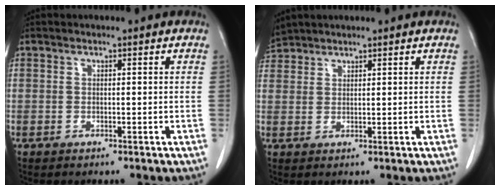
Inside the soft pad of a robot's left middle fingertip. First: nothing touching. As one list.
[{"total": 3.2, "force": [3.1, 0.6, -0.1], "torque": [-0.006, 0.020, 0.065]}]